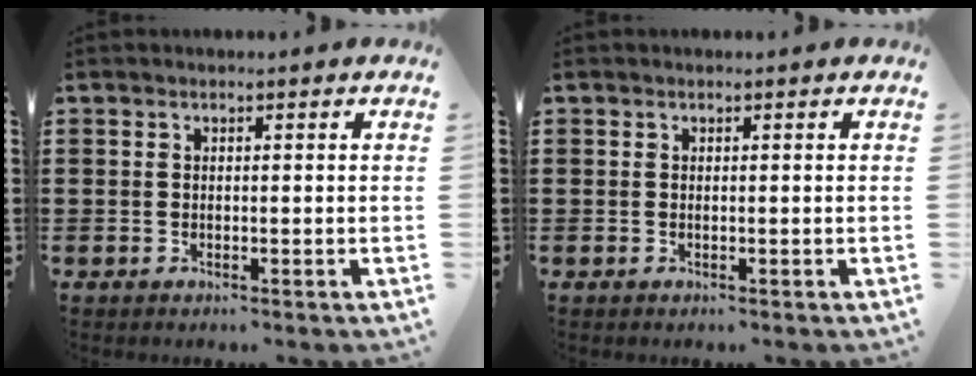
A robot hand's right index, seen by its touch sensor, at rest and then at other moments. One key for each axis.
{"total": 0.0}